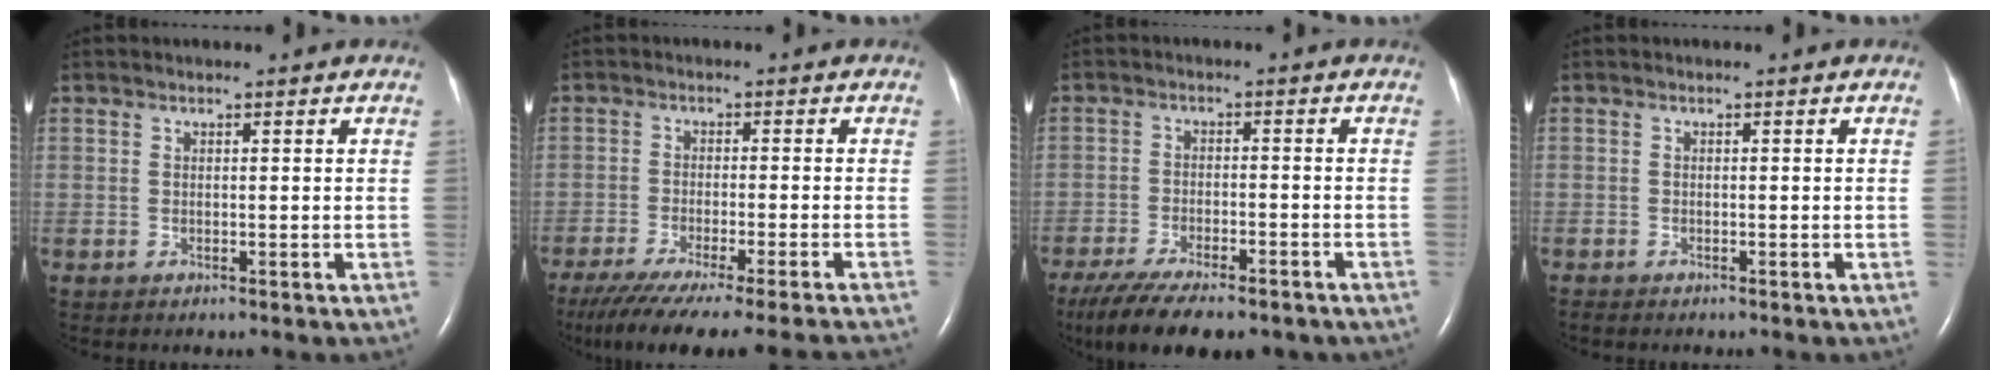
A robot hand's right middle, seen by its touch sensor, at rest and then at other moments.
{"total": 18.3, "force": [-16.0, -0.9, 8.9], "torque": [-0.114, -0.067, -0.232]}
{"total": 16.1, "force": [-12.4, 4.8, 9.0], "torque": [-0.176, -0.024, -0.184]}
{"total": 0.7, "force": [-0.5, -0.3, 0.4], "torque": [-0.005, 0.004, -0.012]}